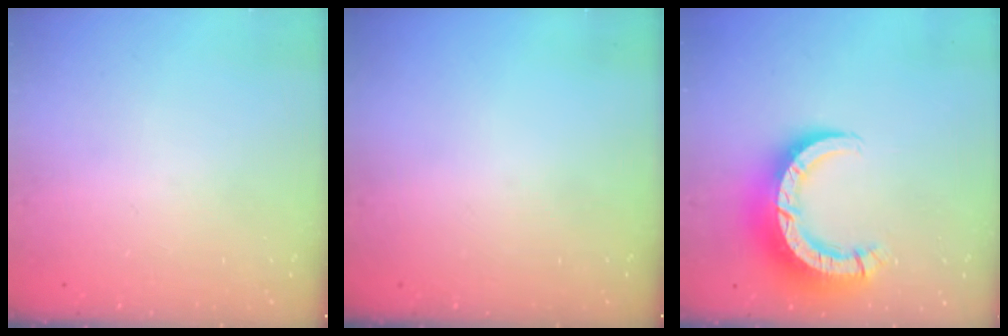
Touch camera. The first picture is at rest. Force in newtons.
{"total": 0.0}
{"total": 12.5, "press": 12.4, "slide": 1.3}